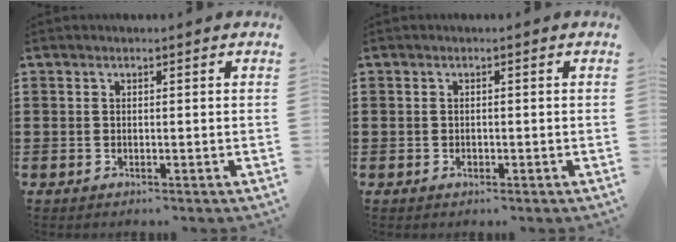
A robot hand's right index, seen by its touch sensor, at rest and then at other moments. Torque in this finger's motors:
{"motor_torque": [2.14, 0.00, 0.00, 0.00]}